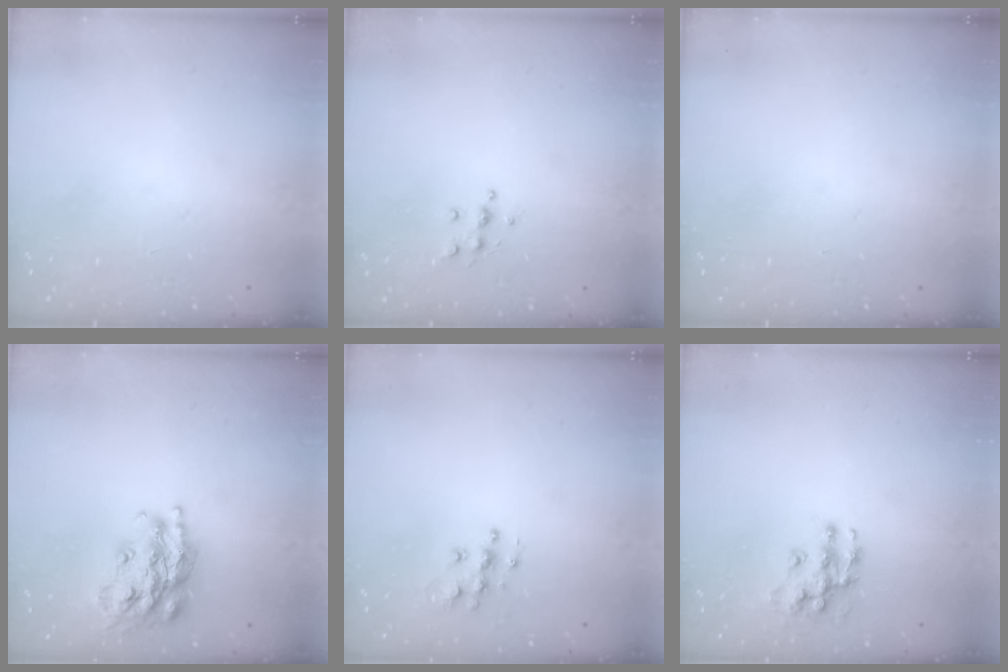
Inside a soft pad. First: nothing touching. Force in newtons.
{"total": 6.7, "press": 6.7, "slide": 0.8}
{"total": 0.0}
{"total": 19.2, "press": 19.2, "slide": 1.3}
{"total": 8.0, "press": 8.0, "slide": 0.4}
{"total": 10.9, "press": 10.9, "slide": 0.8}